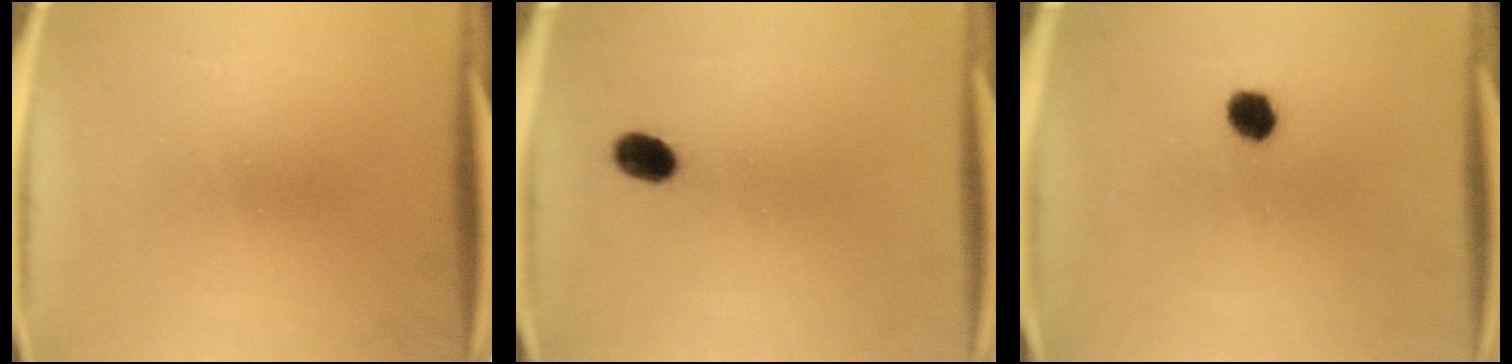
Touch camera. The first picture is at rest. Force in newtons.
{"total": 3.9}
{"total": 3.9}